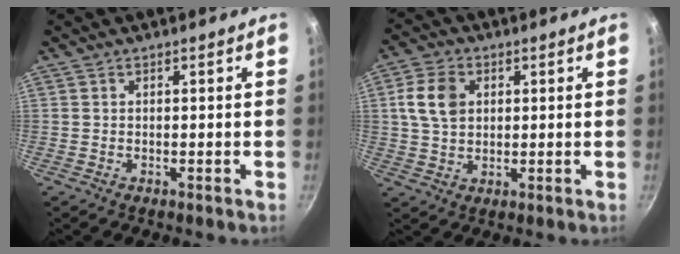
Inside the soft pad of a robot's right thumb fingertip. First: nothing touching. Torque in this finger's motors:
{"motor_torque": [1.09, 1.51, 1.04, 0.00, 0.09]}